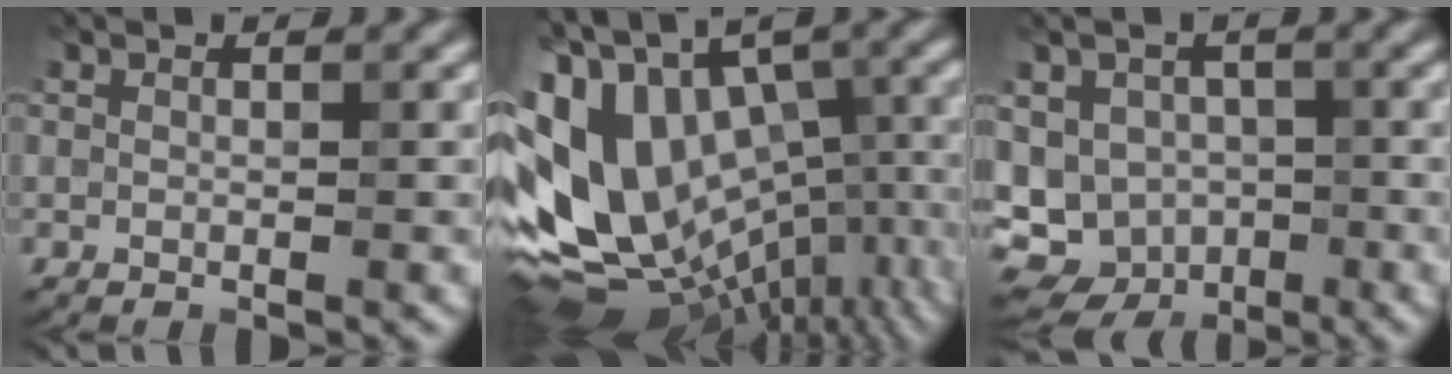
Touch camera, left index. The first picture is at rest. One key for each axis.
{"total": 16.8, "fx": -2.0, "fy": 10.6, "fz": 12.9, "tx": -0.246, "ty": -0.001, "tz": -0.009}
{"total": 8.3, "fx": -2.7, "fy": 7.2, "fz": 3.2, "tx": -0.037, "ty": -0.005, "tz": -0.051}